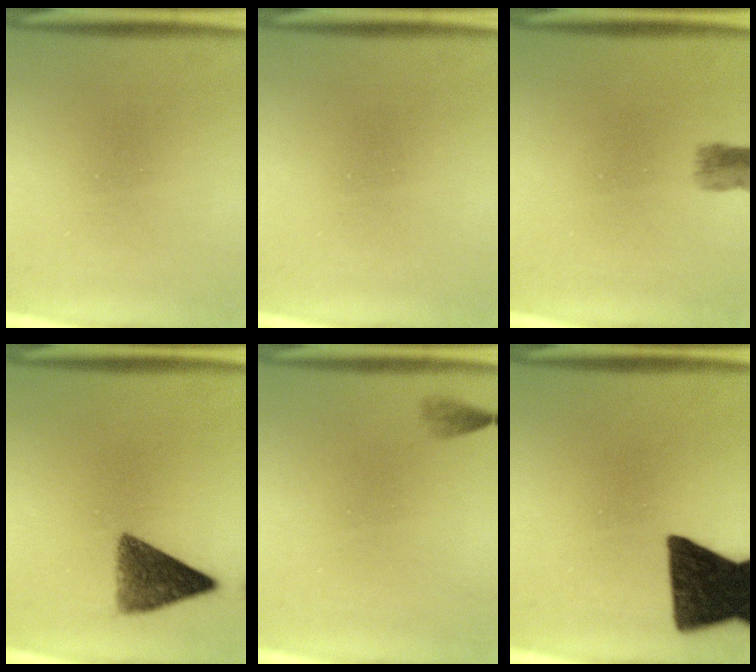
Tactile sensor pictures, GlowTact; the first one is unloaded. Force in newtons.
{"total": 0.0}
{"total": 1.3}
{"total": 7.7}
{"total": 1.4}
{"total": 15.7}